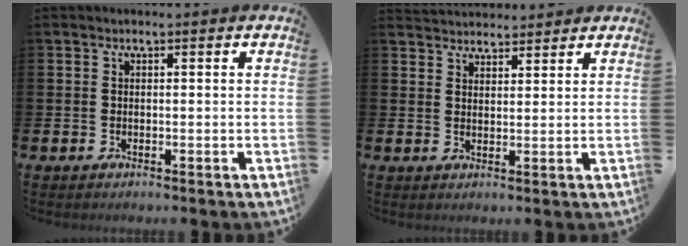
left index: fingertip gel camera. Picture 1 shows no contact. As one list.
[{"total": 3.2, "force": [3.1, 0.8, -0.3], "torque": [0.002, -0.013, 0.057]}]